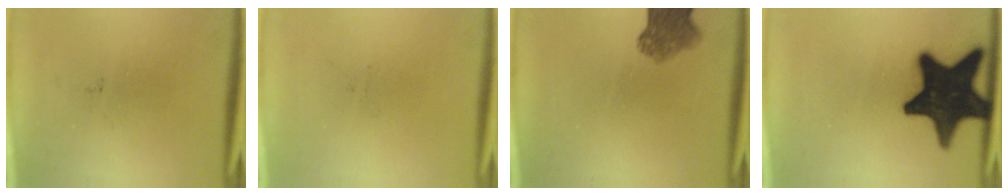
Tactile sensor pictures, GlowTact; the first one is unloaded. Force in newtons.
{"total": 0.0}
{"total": 6.2}
{"total": 19.1}